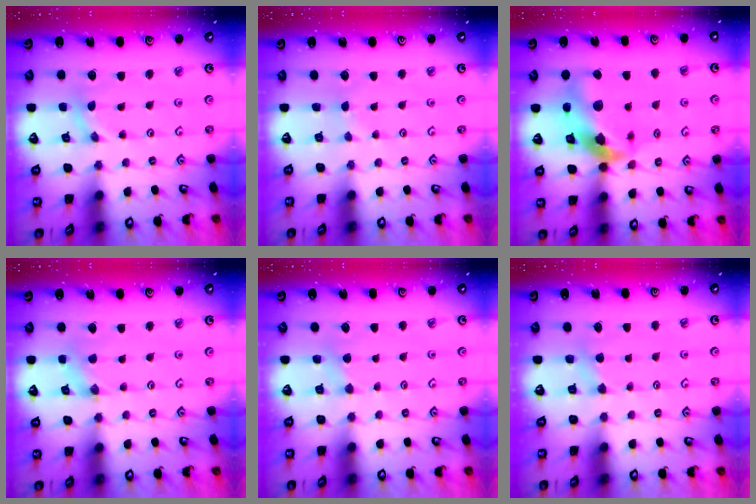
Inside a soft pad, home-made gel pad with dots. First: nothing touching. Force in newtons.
{"total": 1.2, "press": 1.2, "slide": 0.2}
{"total": 14.9, "press": 14.7, "slide": 2.2}
{"total": 1.5, "press": 1.4, "slide": 0.2}
{"total": 2.8, "press": 2.8, "slide": 0.5}
{"total": 3.1, "press": 3.0, "slide": 0.6}